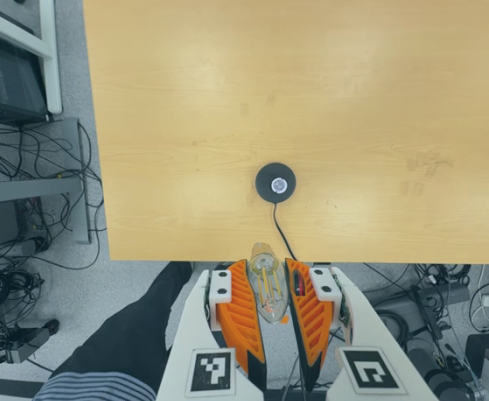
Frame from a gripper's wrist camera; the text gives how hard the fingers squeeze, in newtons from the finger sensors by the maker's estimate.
{"total": 20.8, "left": 25.0, "right": 16.5}